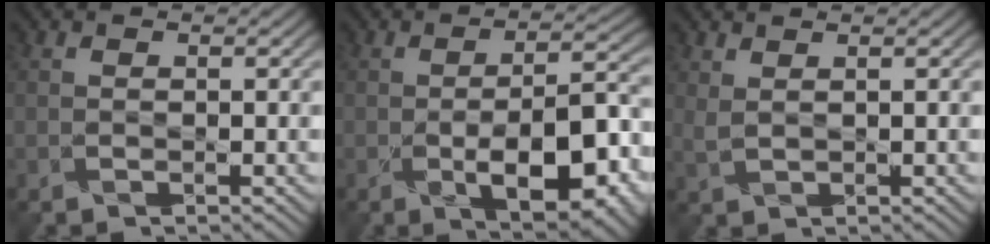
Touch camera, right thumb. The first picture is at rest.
{"total": 10.7, "force": [-4.2, 4.0, 8.9], "torque": [-0.133, -0.001, -0.060]}
{"total": 1.7, "force": [1.7, 0.1, 0.4], "torque": [-0.020, 0.003, 0.040]}